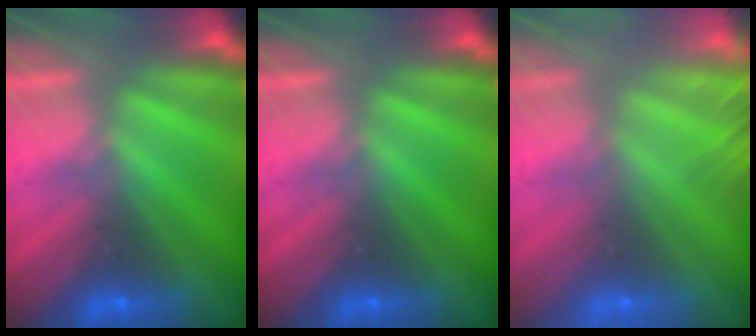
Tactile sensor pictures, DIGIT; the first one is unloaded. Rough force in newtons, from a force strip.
{"total": 0.0}
{"total": 6.5}